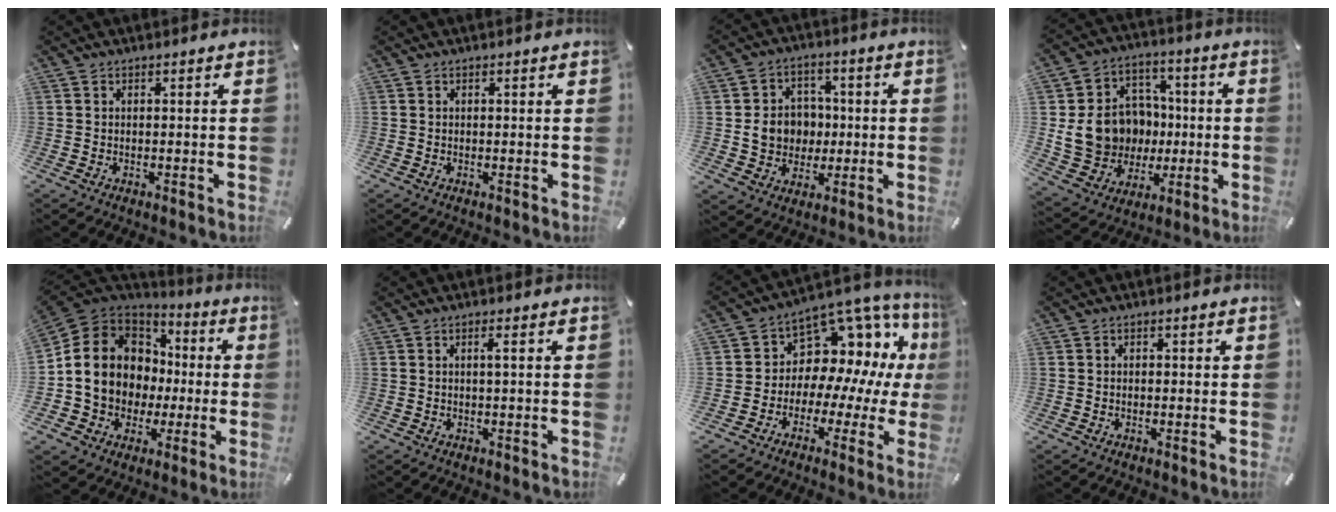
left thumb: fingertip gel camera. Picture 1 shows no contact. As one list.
[{"total": 0.0}, {"total": 9.0, "force": [-0.3, 8.3, 3.3], "torque": [-0.053, 0.010, -0.001]}, {"total": 16.3, "force": [0.3, 15.0, 6.4], "torque": [-0.129, 0.008, 0.024]}, {"total": 14.8, "force": [-0.3, 13.5, 6.2], "torque": [-0.130, -0.004, 0.006]}, {"total": 1.6, "force": [0.3, 0.0, 1.6], "torque": [-0.031, -0.001, 0.003]}, {"total": 10.5, "force": [6.2, 7.9, 3.0], "torque": [-0.056, -0.085, 0.116]}, {"total": 0.8, "force": [-0.2, 0.7, 0.3], "torque": [-0.005, 0.005, -0.005]}]